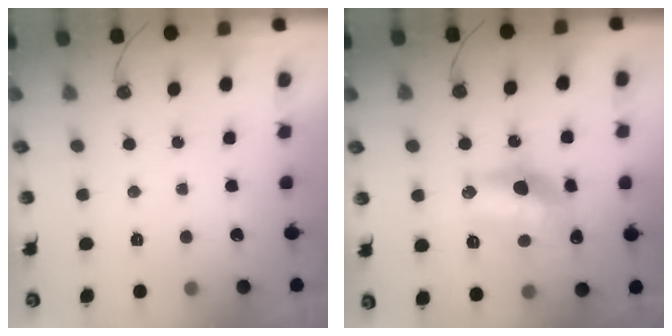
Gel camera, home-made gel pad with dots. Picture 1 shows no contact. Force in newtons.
{"total": 16.4, "press": 15.7, "slide": 4.6}